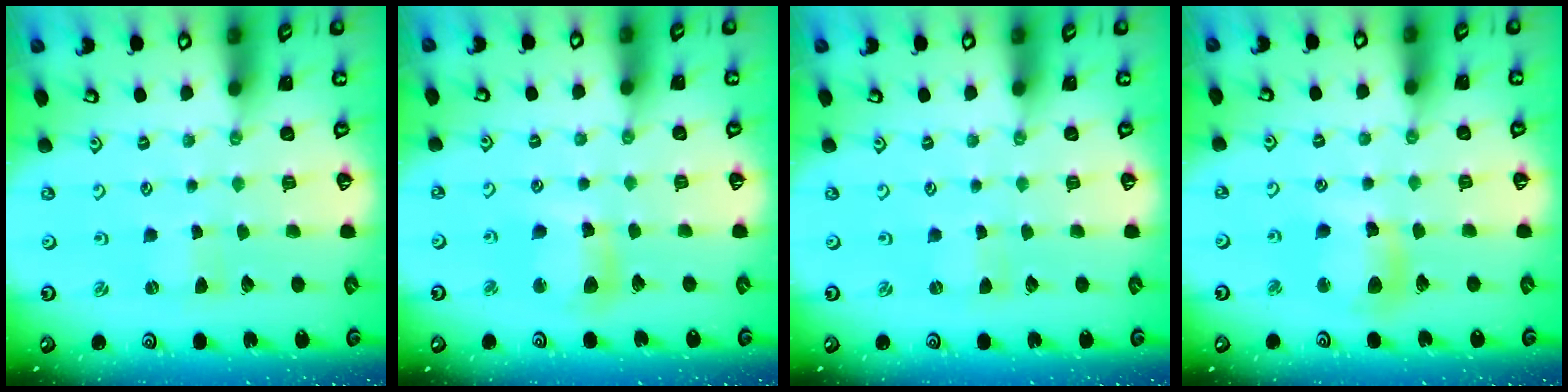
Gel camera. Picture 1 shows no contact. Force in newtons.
{"total": 9.5, "press": 9.4, "slide": 1.2}
{"total": 0.0}
{"total": 10.7, "press": 10.6, "slide": 1.3}